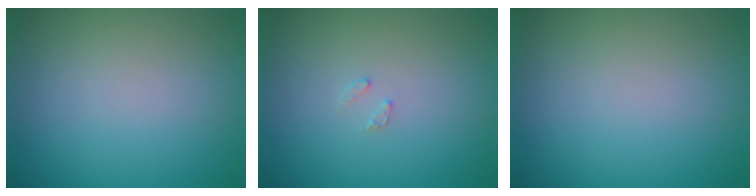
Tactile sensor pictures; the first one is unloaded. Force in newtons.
{"total": 0.8, "press": 0.7, "slide": 0.1}
{"total": 0.0}